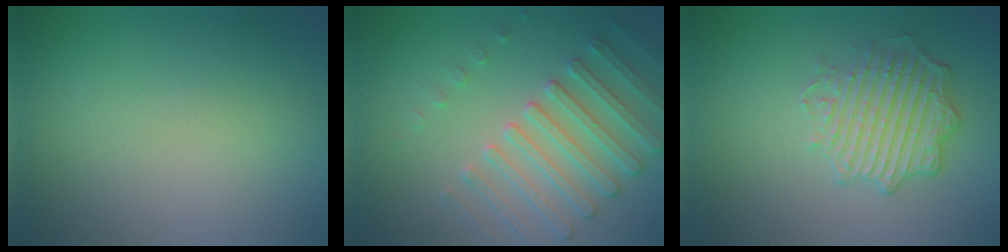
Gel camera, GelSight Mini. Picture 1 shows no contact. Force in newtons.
{"total": 4.0, "press": 3.7, "slide": 1.4}
{"total": 4.8, "press": 3.7, "slide": 3.1}